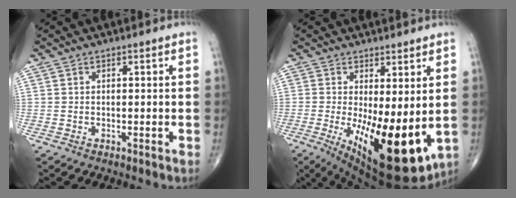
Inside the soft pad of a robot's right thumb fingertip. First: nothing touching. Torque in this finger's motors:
{"motor_torque": [1.59, 3.42, 0.27, -0.18, 0.53]}